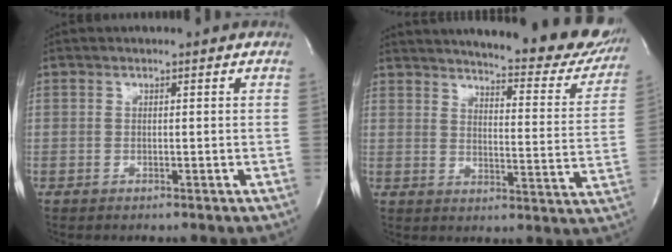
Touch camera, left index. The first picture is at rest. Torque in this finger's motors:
{"motor_torque": [0.28, -0.42, 0.69, 0.06]}